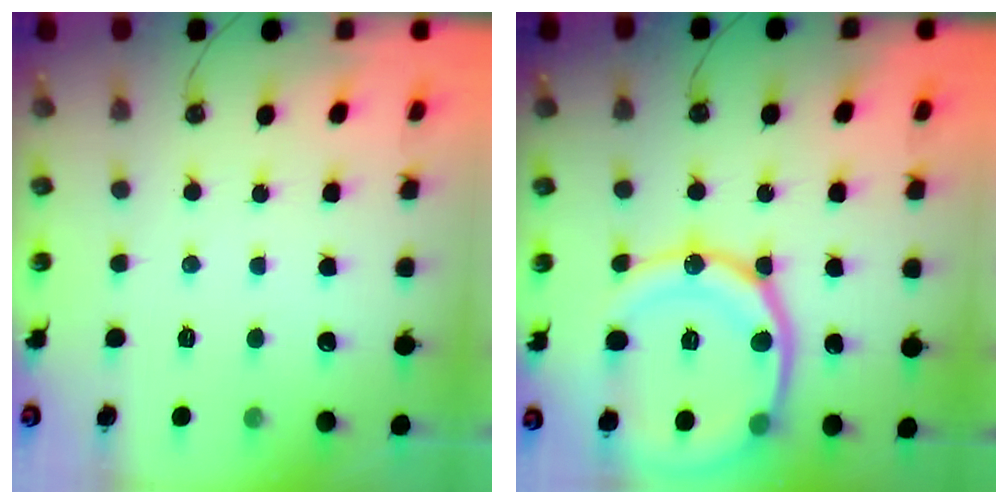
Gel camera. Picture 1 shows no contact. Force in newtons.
{"total": 23.7, "press": 23.5, "slide": 2.7}